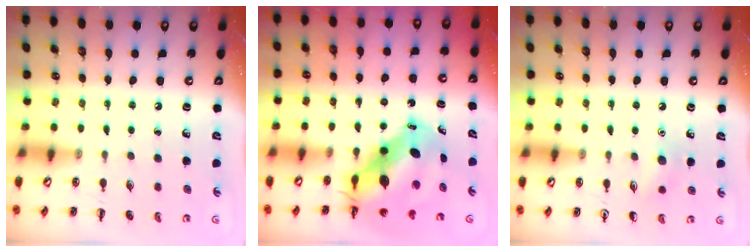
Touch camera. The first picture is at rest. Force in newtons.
{"total": 12.4, "press": 11.7, "slide": 3.9}
{"total": 6.2, "press": 5.9, "slide": 1.8}